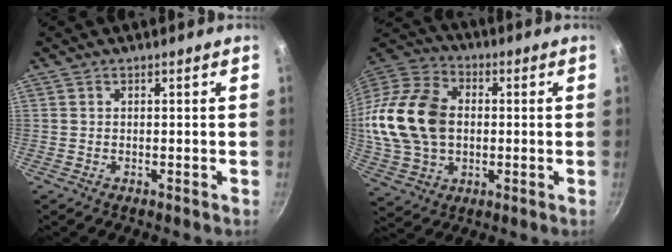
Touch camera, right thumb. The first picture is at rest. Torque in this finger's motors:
{"motor_torque": [1.97, 3.04, 1.07, -0.82, 0.23]}